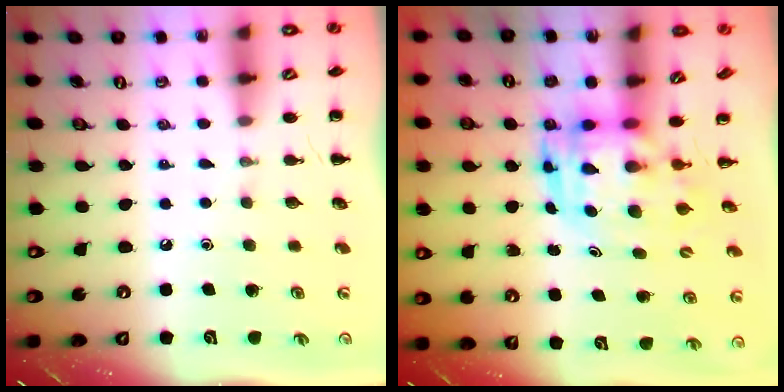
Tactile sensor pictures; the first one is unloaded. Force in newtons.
{"total": 3.9, "press": 3.8, "slide": 0.8}